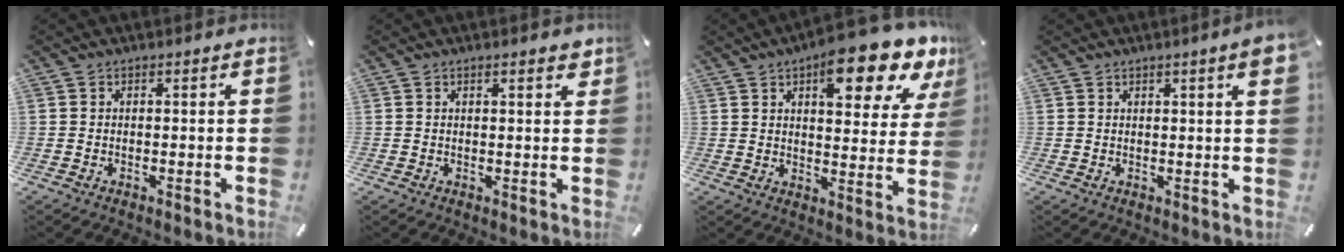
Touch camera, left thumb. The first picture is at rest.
{"total": 2.3, "force": [1.3, 0.4, 1.8], "torque": [-0.029, -0.001, 0.021]}
{"total": 15.1, "force": [10.0, 5.5, 9.9], "torque": [-0.129, -0.061, 0.161]}
{"total": 3.8, "force": [1.8, 0.4, 3.3], "torque": [-0.056, -0.003, 0.030]}